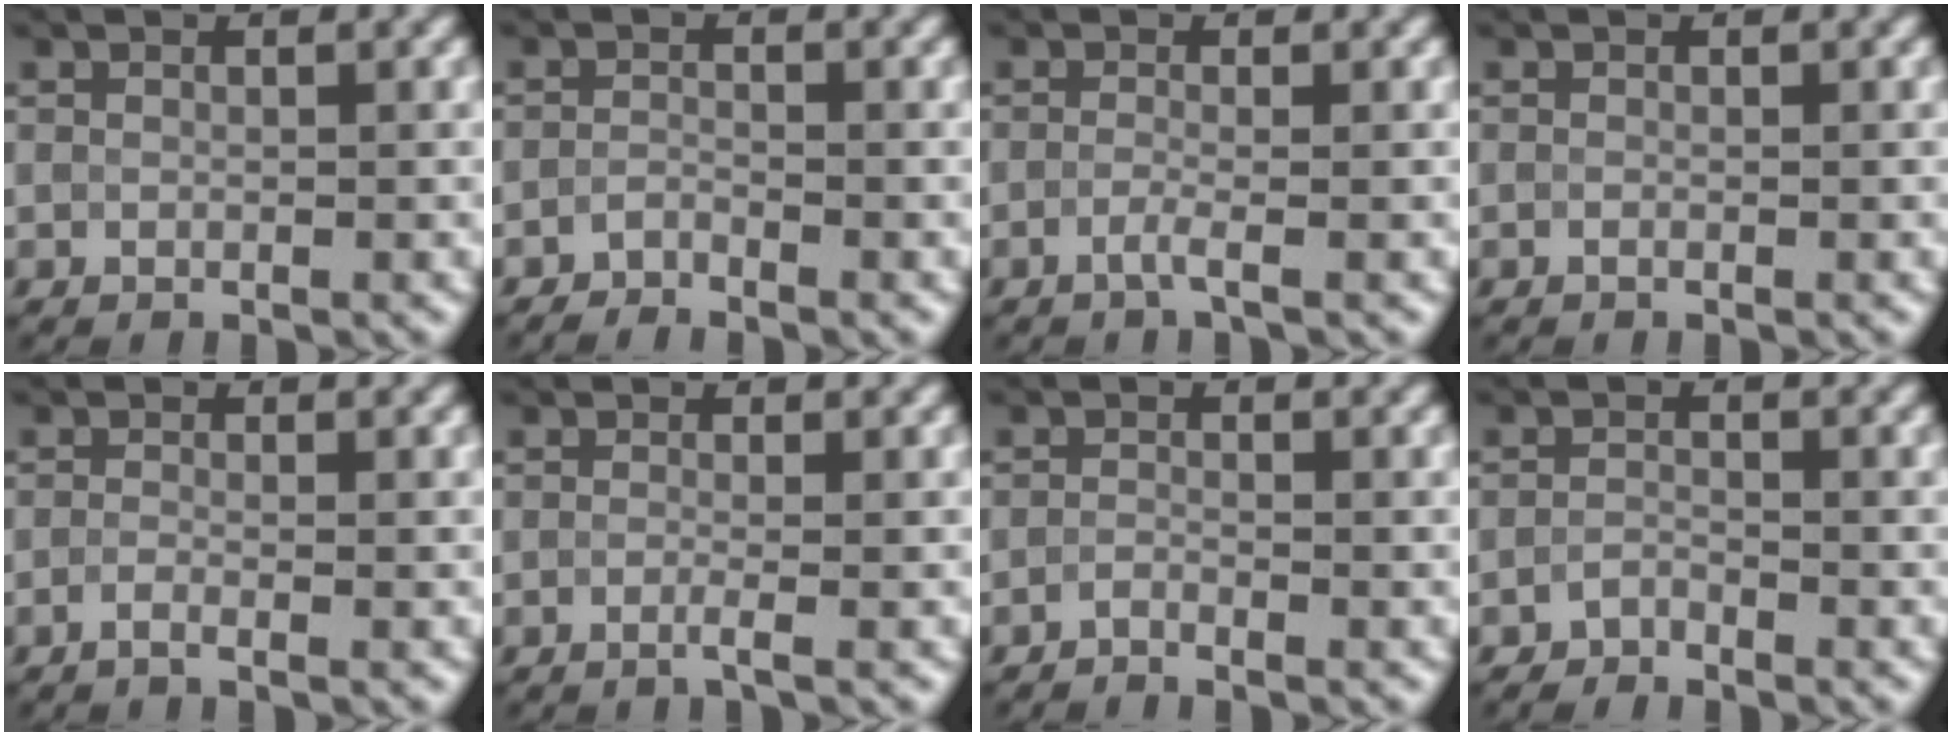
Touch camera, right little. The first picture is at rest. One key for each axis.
{"total": 2.0, "fx": -1.9, "fy": -0.3, "fz": -0.6, "tx": 0.006, "ty": -0.006, "tz": -0.035}
{"total": 1.3, "fx": -1.2, "fy": -0.1, "fz": 0.5, "tx": -0.008, "ty": -0.003, "tz": -0.024}
{"total": 0.5, "fx": -0.4, "fy": 0.2, "fz": 0.3, "tx": 0.002, "ty": -0.003, "tz": -0.010}
{"total": 1.2, "fx": -1.2, "fy": -0.1, "fz": 0.3, "tx": -0.002, "ty": -0.004, "tz": -0.023}
{"total": 1.0, "fx": -0.9, "fy": 0.0, "fz": 0.5, "tx": -0.004, "ty": -0.009, "tz": -0.020}
{"total": 1.7, "fx": -1.5, "fy": -0.4, "fz": -0.6, "tx": 0.009, "ty": -0.006, "tz": -0.027}
{"total": 2.0, "fx": -1.8, "fy": -0.4, "fz": -0.8, "tx": 0.009, "ty": -0.002, "tz": -0.029}